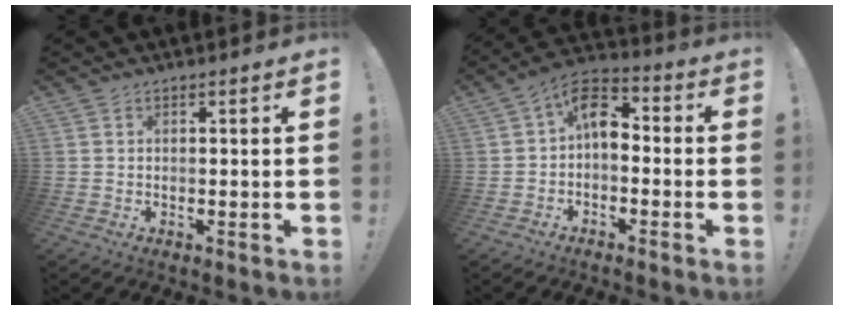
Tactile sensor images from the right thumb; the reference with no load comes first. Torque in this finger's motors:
{"motor_torque": [0.09, 0.10, 0.70, -0.10, 0.06]}